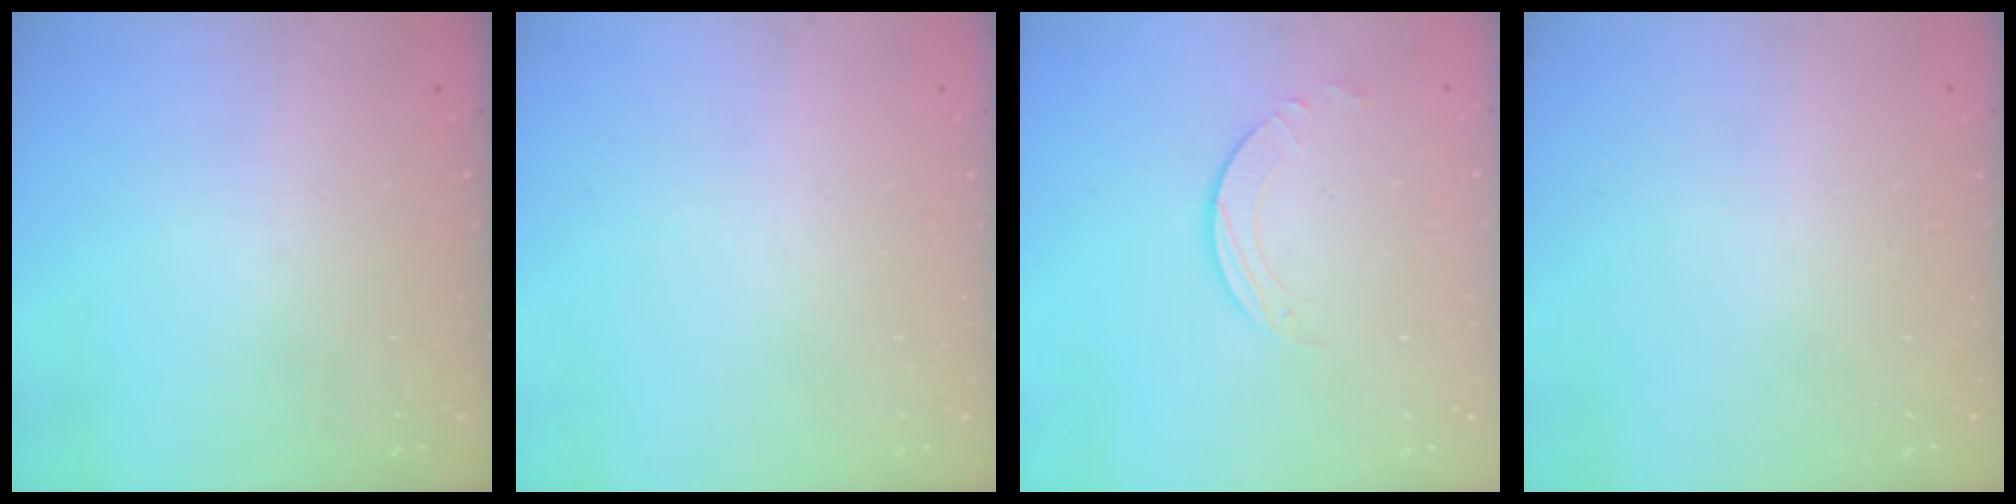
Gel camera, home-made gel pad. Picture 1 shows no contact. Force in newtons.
{"total": 0.0}
{"total": 1.7, "press": 1.7, "slide": 0.2}
{"total": 0.0}